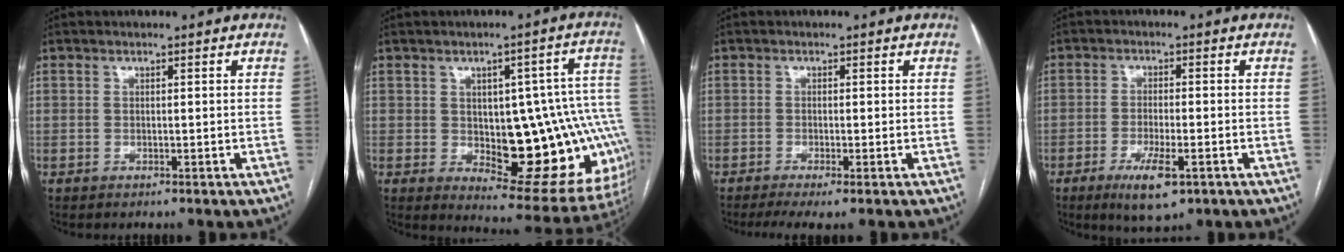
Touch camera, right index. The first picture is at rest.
{"total": 20.1, "force": [-2.2, 7.8, 18.4], "torque": [-0.147, 0.033, 0.001]}
{"total": 3.7, "force": [-2.4, 0.2, 2.8], "torque": [-0.049, -0.010, -0.042]}
{"total": 6.7, "force": [-3.4, 1.6, 5.6], "torque": [-0.103, -0.012, -0.052]}